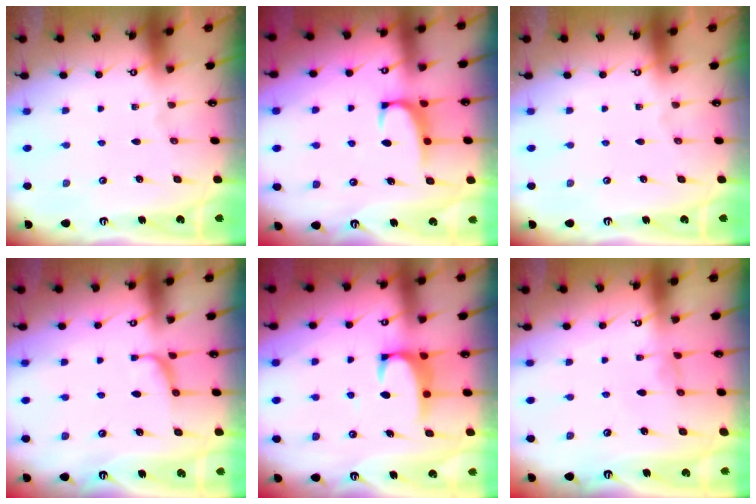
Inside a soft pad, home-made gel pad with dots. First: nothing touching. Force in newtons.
{"total": 1.3, "press": 1.1, "slide": 0.8}
{"total": 0.0}
{"total": 0.7, "press": 0.3, "slide": 0.6}
{"total": 2.8, "press": 2.8, "slide": 0.3}
{"total": 0.8, "press": 0.8, "slide": 0.3}